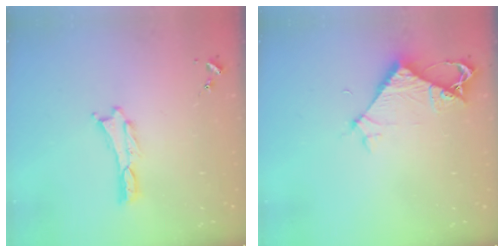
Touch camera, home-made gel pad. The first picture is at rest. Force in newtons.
{"total": 5.9, "press": 5.8, "slide": 0.5}